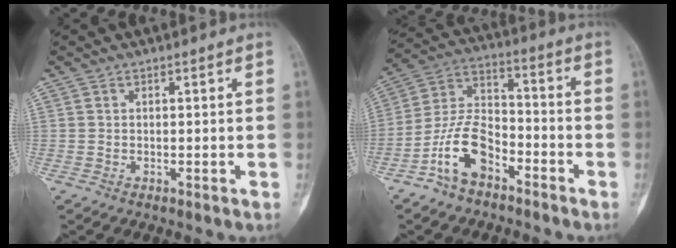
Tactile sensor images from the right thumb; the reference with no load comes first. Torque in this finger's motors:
{"motor_torque": [0.43, 0.54, 0.12, -0.13, 0.08]}